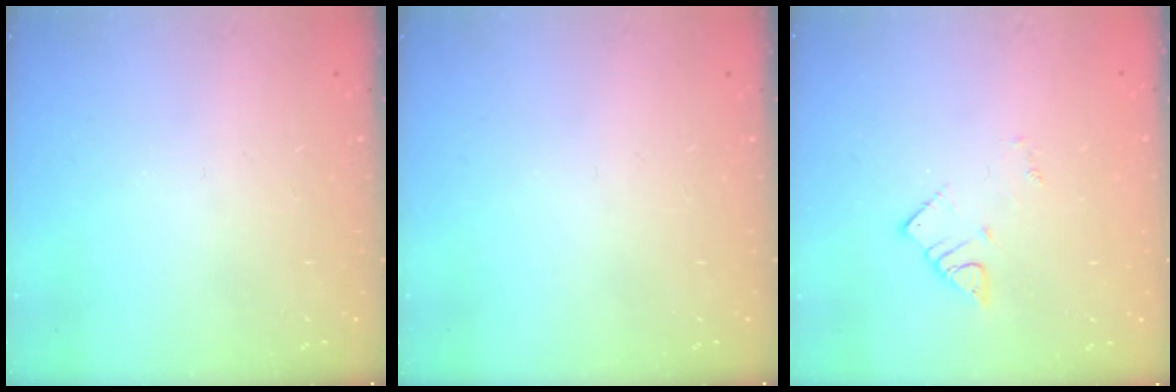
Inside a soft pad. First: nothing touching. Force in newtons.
{"total": 0.0}
{"total": 1.9, "press": 1.9, "slide": 0.2}